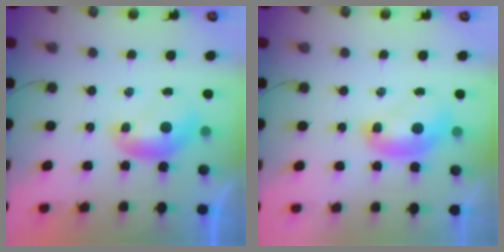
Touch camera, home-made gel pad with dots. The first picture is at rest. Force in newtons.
{"total": 2.0, "press": 2.0, "slide": 0.0}